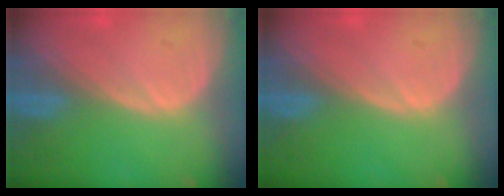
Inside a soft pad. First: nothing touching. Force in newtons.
{"total": 0.0}